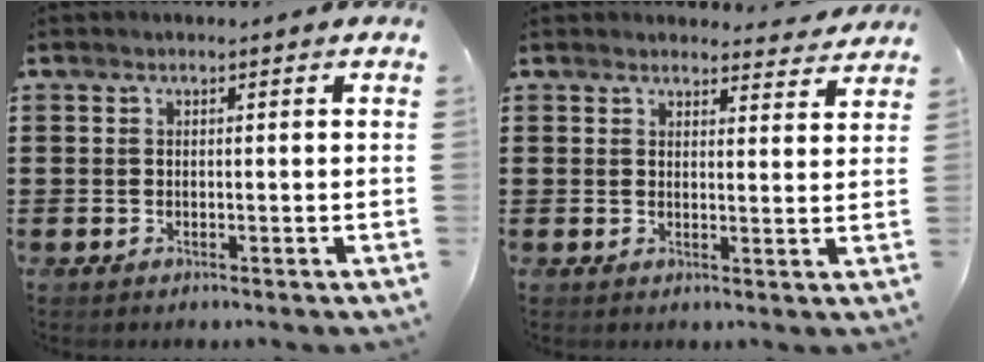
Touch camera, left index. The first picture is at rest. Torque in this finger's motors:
{"motor_torque": [1.71, -0.43, 0.18, -0.01]}